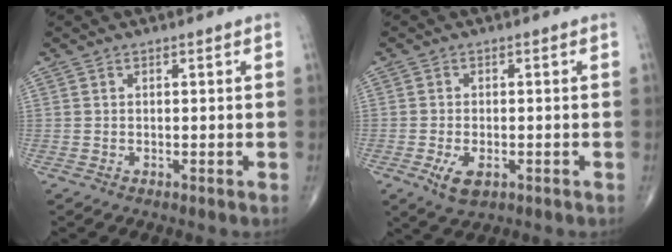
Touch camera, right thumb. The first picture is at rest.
{"total": 4.5, "force": [-1.7, 2.3, 3.5], "torque": [-0.060, -0.002, -0.025]}